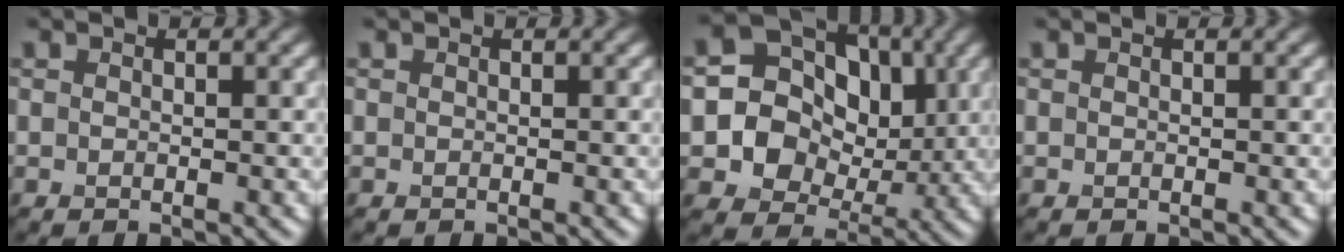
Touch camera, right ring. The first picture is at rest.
{"total": 0.0}
{"total": 9.8, "force": [0.5, 8.5, 4.9], "torque": [-0.090, 0.005, -0.006]}
{"total": 0.0}